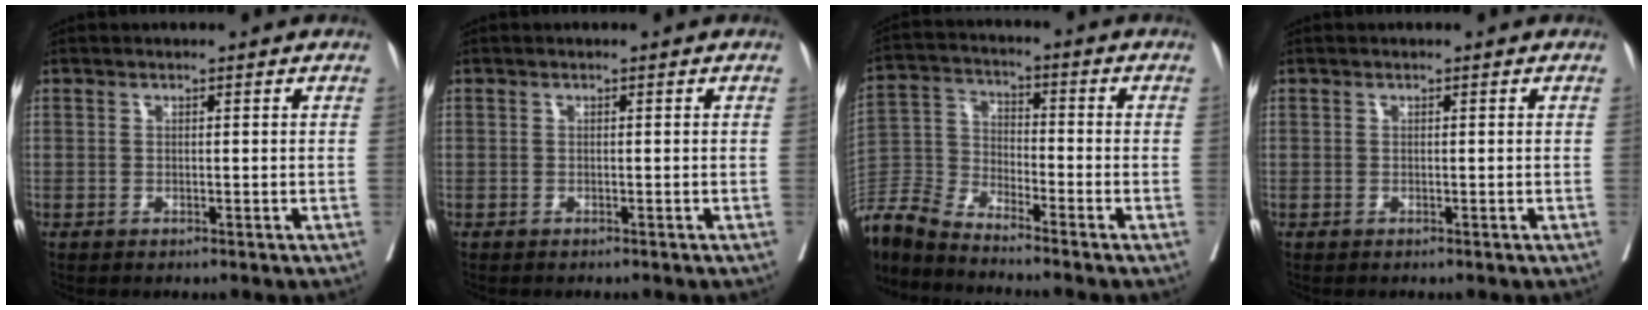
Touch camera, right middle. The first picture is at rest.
{"total": 1.0, "force": [-0.9, 0.1, 0.4], "torque": [-0.003, 0.000, -0.014]}
{"total": 9.8, "force": [-9.6, -0.2, 1.7], "torque": [-0.044, 0.001, -0.199]}
{"total": 0.0}